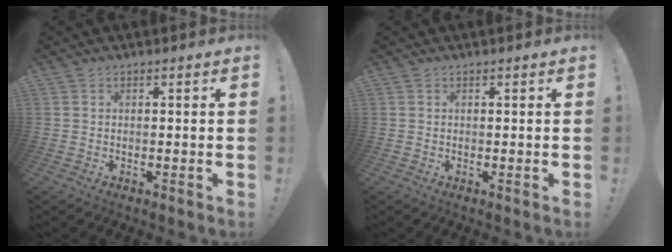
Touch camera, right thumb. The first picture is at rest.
{"total": 0.0}